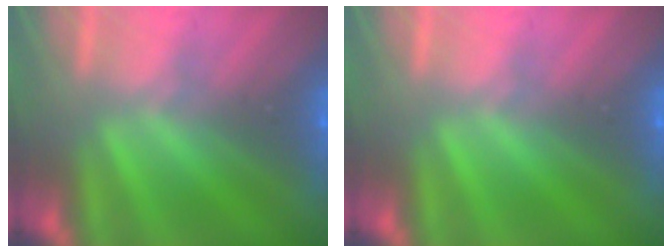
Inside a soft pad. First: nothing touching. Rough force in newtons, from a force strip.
{"total": 0.0}